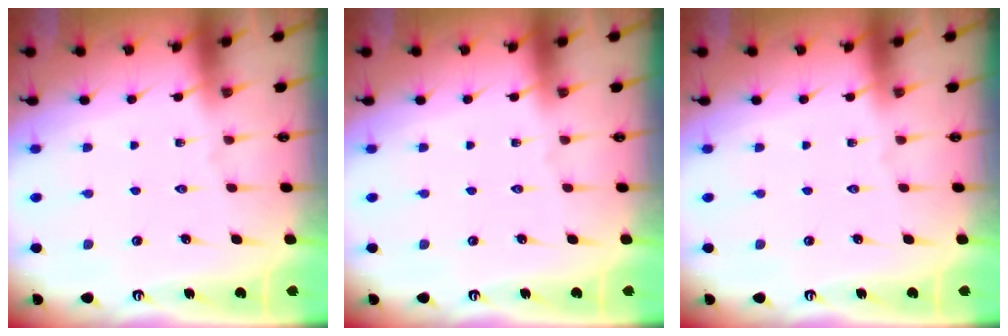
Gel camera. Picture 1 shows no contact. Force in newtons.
{"total": 0.0}
{"total": 0.0}